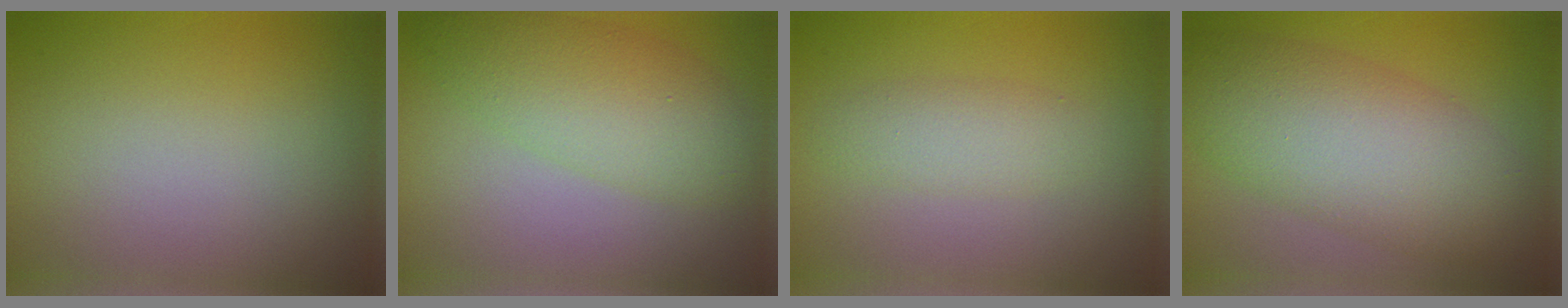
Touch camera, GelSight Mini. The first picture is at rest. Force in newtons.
{"total": 5.6, "press": 5.6, "slide": 0.1}
{"total": 2.3, "press": 2.3, "slide": 0.1}
{"total": 8.6, "press": 8.6, "slide": 0.4}